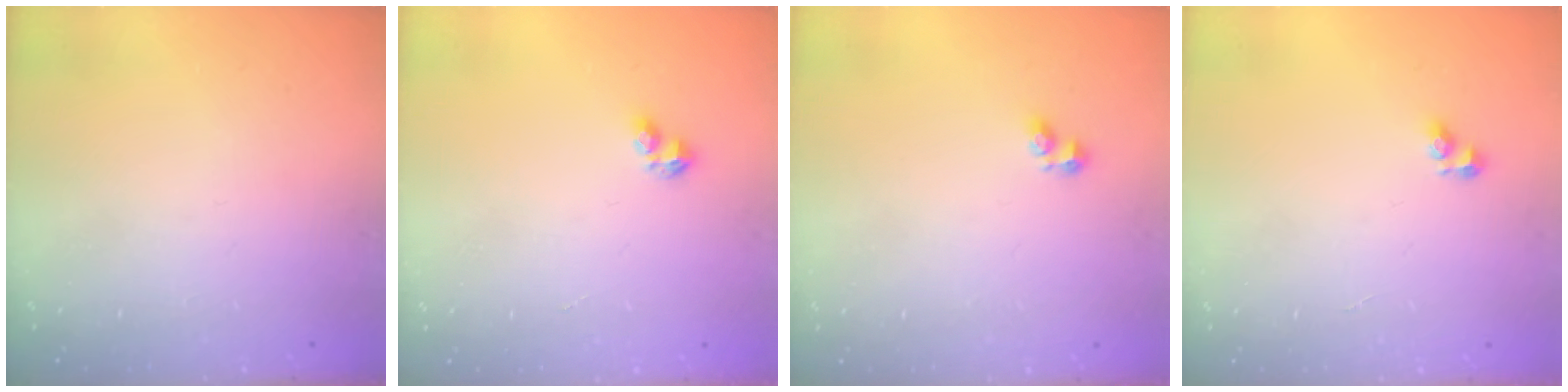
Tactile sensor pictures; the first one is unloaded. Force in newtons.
{"total": 3.3, "press": 3.2, "slide": 0.7}
{"total": 1.9, "press": 1.8, "slide": 0.5}
{"total": 2.6, "press": 2.6, "slide": 0.2}